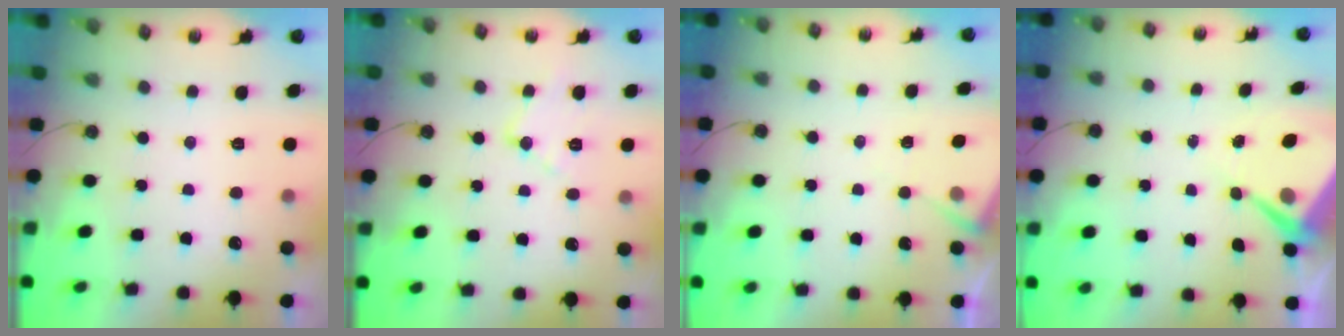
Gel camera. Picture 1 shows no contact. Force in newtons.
{"total": 10.2, "press": 10.2, "slide": 0.7}
{"total": 5.1, "press": 5.1, "slide": 0.6}
{"total": 6.6, "press": 6.5, "slide": 0.7}